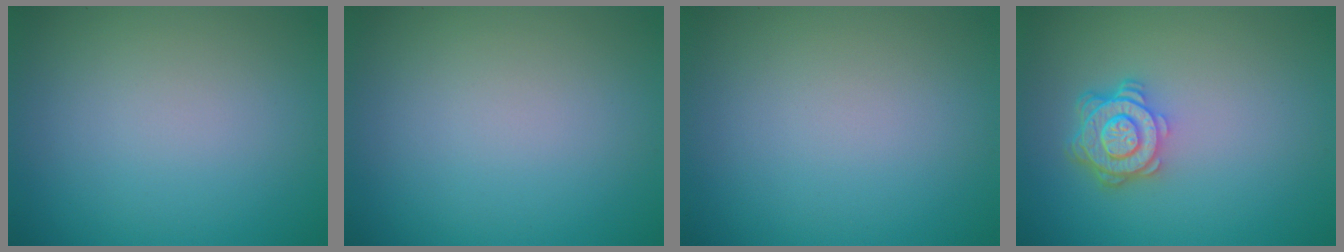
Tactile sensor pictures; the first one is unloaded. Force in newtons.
{"total": 0.0}
{"total": 0.0}
{"total": 4.5, "press": 3.4, "slide": 2.9}